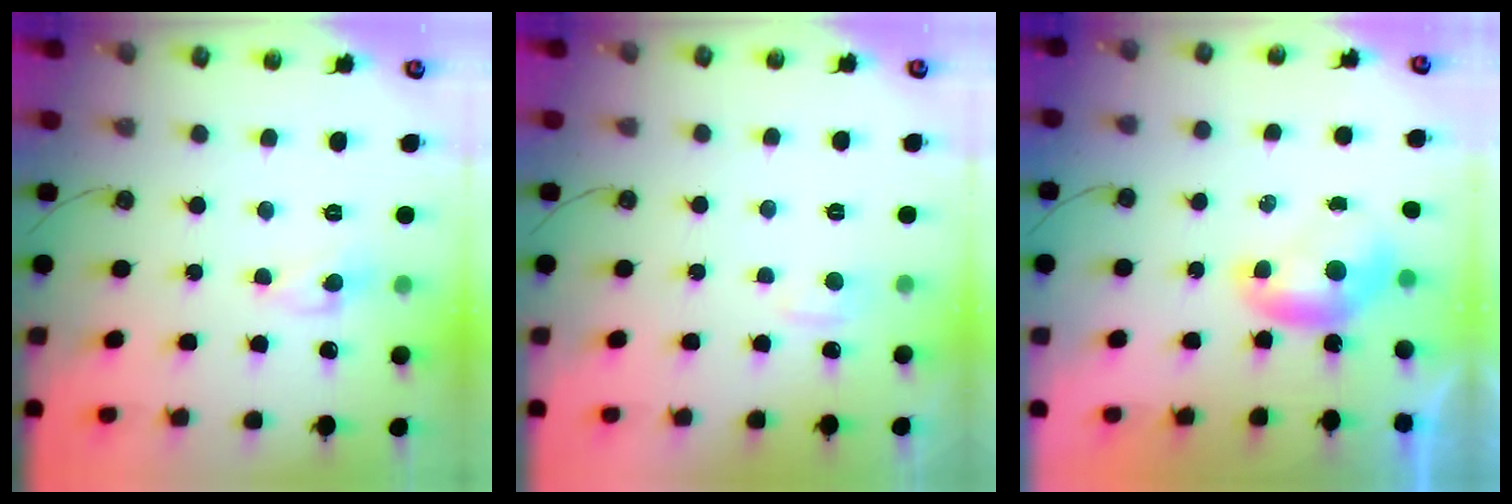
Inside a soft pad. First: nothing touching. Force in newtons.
{"total": 1.5, "press": 1.4, "slide": 0.7}
{"total": 0.0}